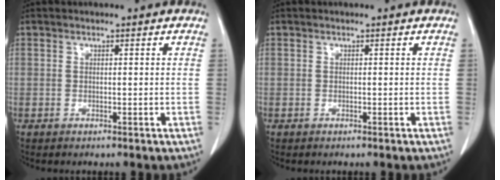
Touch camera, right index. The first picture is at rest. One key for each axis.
{"total": 0.0}